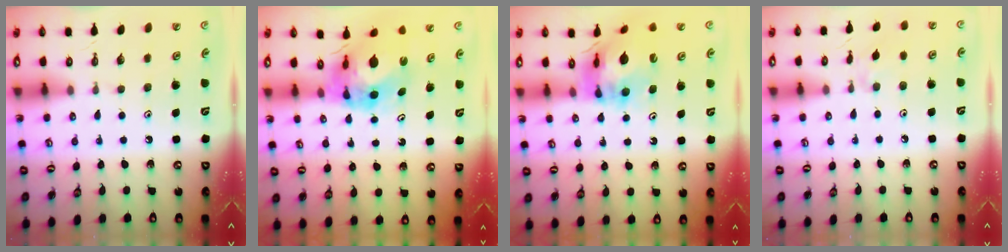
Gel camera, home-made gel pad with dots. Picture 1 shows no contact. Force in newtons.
{"total": 8.8, "press": 8.7, "slide": 0.8}
{"total": 13.0, "press": 12.9, "slide": 1.4}
{"total": 2.1, "press": 2.1, "slide": 0.5}